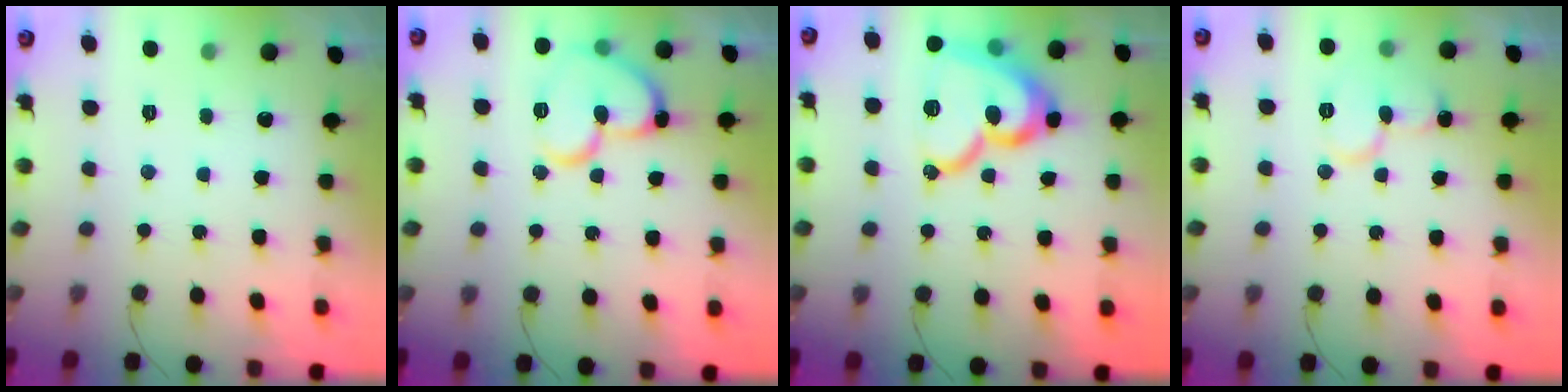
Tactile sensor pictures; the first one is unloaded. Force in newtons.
{"total": 14.6, "press": 14.5, "slide": 2.1}
{"total": 19.7, "press": 19.6, "slide": 1.7}
{"total": 10.0, "press": 10.0, "slide": 1.2}